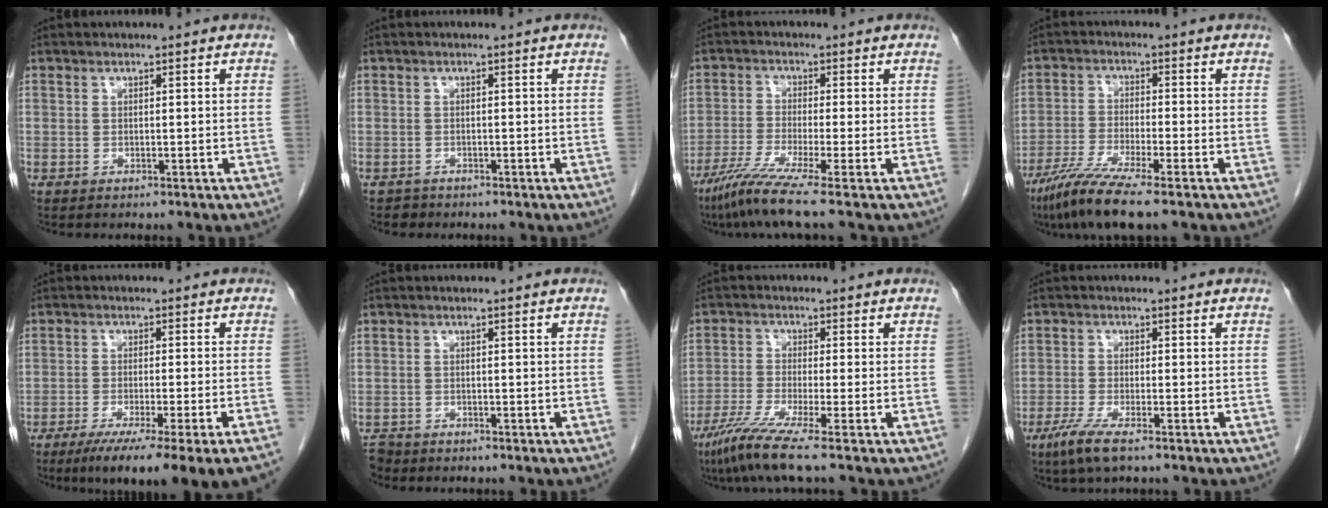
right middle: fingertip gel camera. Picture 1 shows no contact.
{"total": 1.2, "force": [-0.9, 0.8, -0.2], "torque": [-0.005, 0.003, -0.017]}
{"total": 7.6, "force": [-5.4, -1.6, 5.0], "torque": [-0.097, -0.032, -0.105]}
{"total": 8.5, "force": [-6.3, -0.3, 5.7], "torque": [-0.113, -0.030, -0.117]}
{"total": 13.9, "force": [-10.1, -1.3, 9.5], "torque": [-0.106, -0.040, -0.152]}
{"total": 2.1, "force": [-1.9, 0.9, -0.1], "torque": [-0.006, -0.004, -0.035]}
{"total": 7.3, "force": [-5.1, -1.3, 5.0], "torque": [-0.099, -0.030, -0.101]}
{"total": 4.7, "force": [-3.1, 0.3, 3.6], "torque": [-0.082, -0.016, -0.060]}